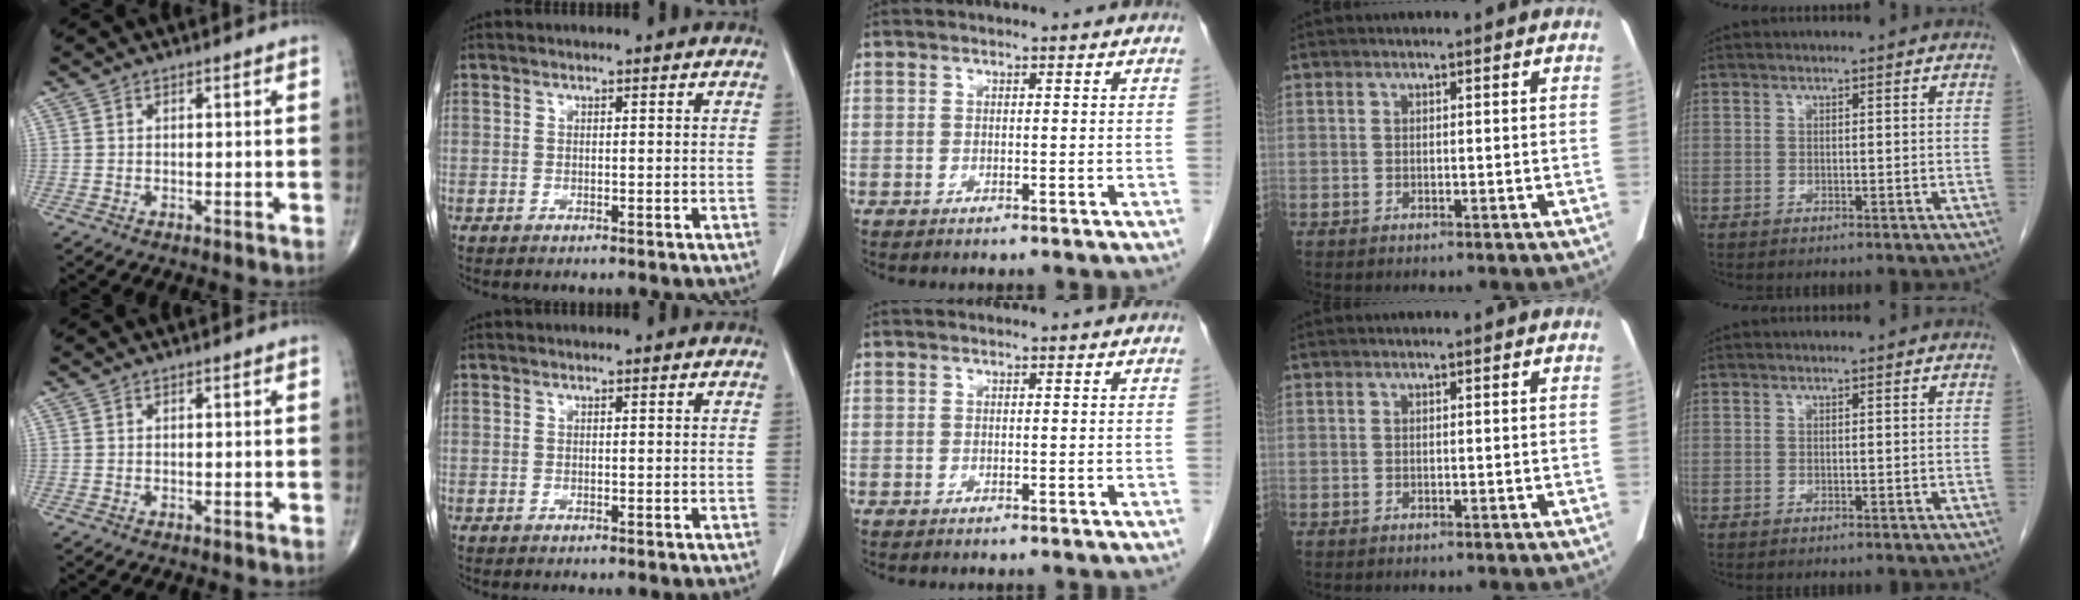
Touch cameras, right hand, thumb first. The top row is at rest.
{}